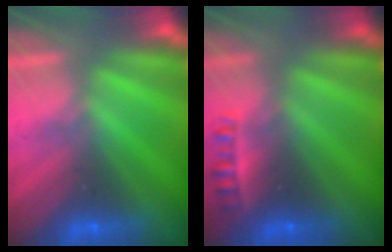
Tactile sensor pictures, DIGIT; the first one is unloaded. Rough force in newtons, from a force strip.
{"total": 2.3}